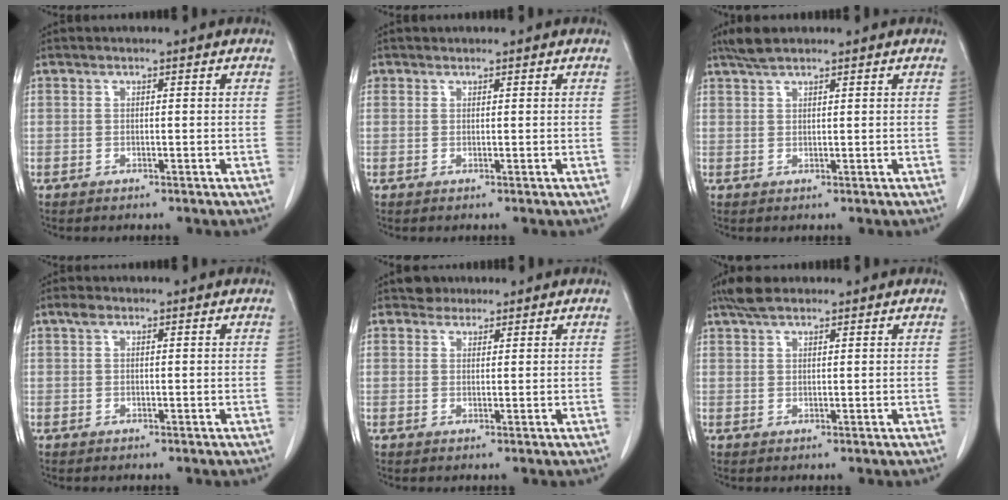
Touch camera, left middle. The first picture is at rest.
{"total": 0.7, "force": [0.5, 0.4, 0.0], "torque": [-0.001, 0.002, 0.010]}
{"total": 3.1, "force": [2.6, 0.5, 1.6], "torque": [-0.038, 0.010, 0.052]}
{"total": 1.0, "force": [0.6, 0.5, 0.6], "torque": [-0.016, 0.012, 0.012]}
{"total": 1.9, "force": [1.6, 1.0, -0.2], "torque": [0.004, 0.004, 0.023]}
{"total": 4.1, "force": [3.2, 1.4, 2.1], "torque": [-0.048, 0.016, 0.061]}